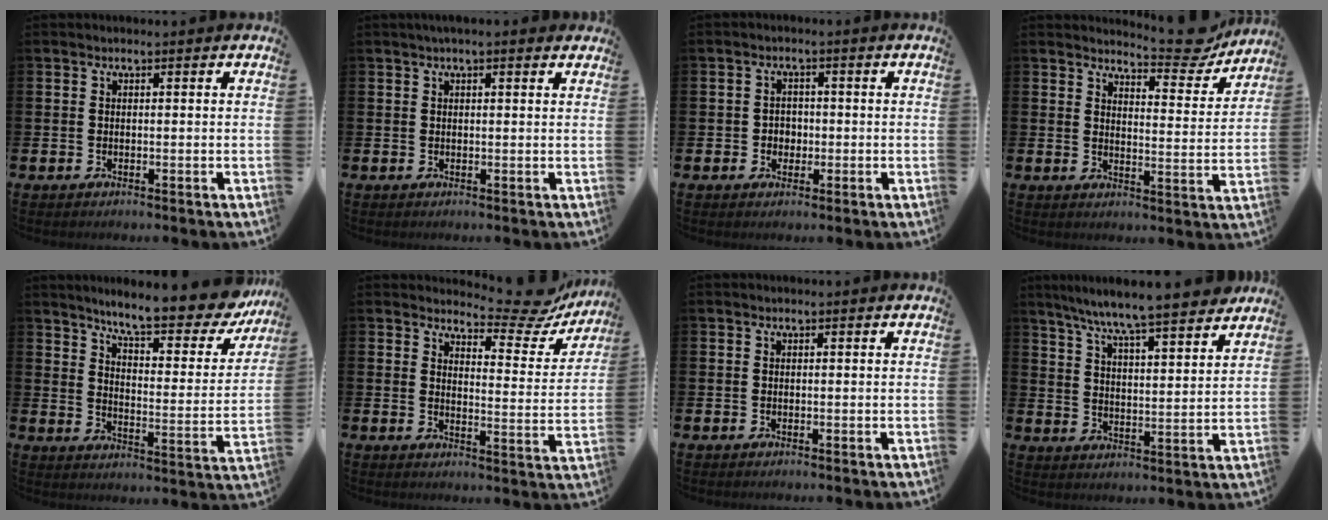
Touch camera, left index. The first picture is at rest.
{"total": 1.4, "force": [1.1, 0.1, 0.8], "torque": [-0.004, -0.001, 0.018]}
{"total": 2.2, "force": [-0.3, 2.1, 0.6], "torque": [-0.005, 0.004, -0.012]}
{"total": 7.0, "force": [6.6, 1.2, 1.8], "torque": [-0.025, -0.045, 0.113]}
{"total": 9.6, "force": [8.6, 1.5, 3.9], "torque": [-0.089, -0.063, 0.141]}
{"total": 7.3, "force": [6.7, 1.8, 2.1], "torque": [-0.029, -0.053, 0.113]}
{"total": 0.0}
{"total": 8.5, "force": [8.0, 0.0, 2.9], "torque": [-0.085, -0.052, 0.141]}